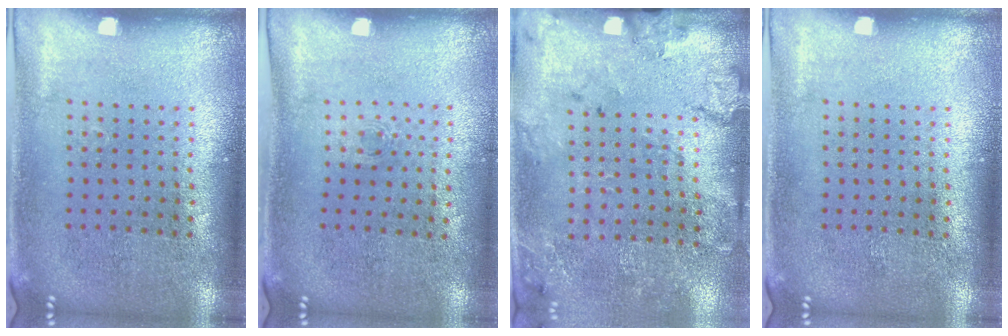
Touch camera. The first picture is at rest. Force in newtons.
{"total": 0.5, "press": 0.3, "slide": 0.4}
{"total": 1.8, "press": 1.5, "slide": 1.0}
{"total": 0.0}